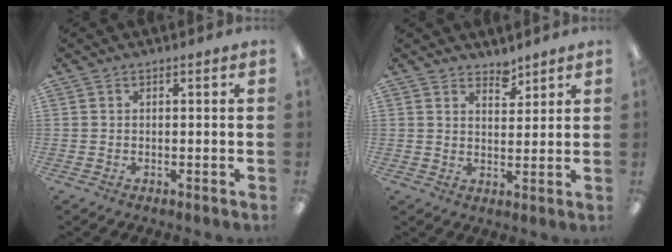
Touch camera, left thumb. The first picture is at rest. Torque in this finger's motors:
{"motor_torque": [-0.14, -0.06, -0.43, 0.12, 0.04]}